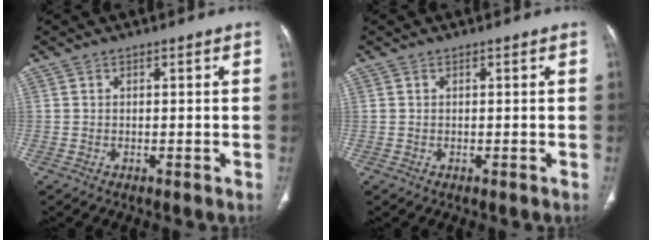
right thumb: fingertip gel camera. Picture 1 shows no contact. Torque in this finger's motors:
{"motor_torque": [-0.12, 0.31, -0.47, 0.38, 0.03]}